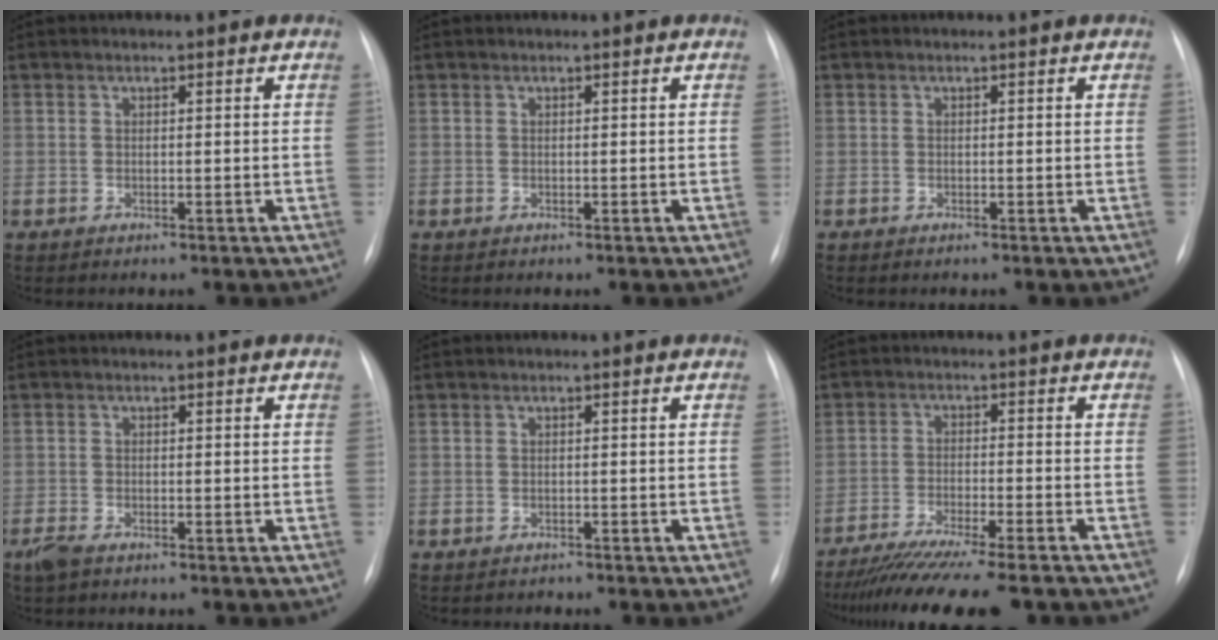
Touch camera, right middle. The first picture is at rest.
{"total": 0.0}
{"total": 0.0}
{"total": 2.5, "force": [-1.8, 0.9, 1.5], "torque": [-0.038, -0.007, -0.030]}
{"total": 0.7, "force": [-0.6, 0.2, -0.2], "torque": [-0.006, -0.003, -0.011]}
{"total": 16.2, "force": [-14.0, 0.5, 8.1], "torque": [-0.128, -0.038, -0.213]}